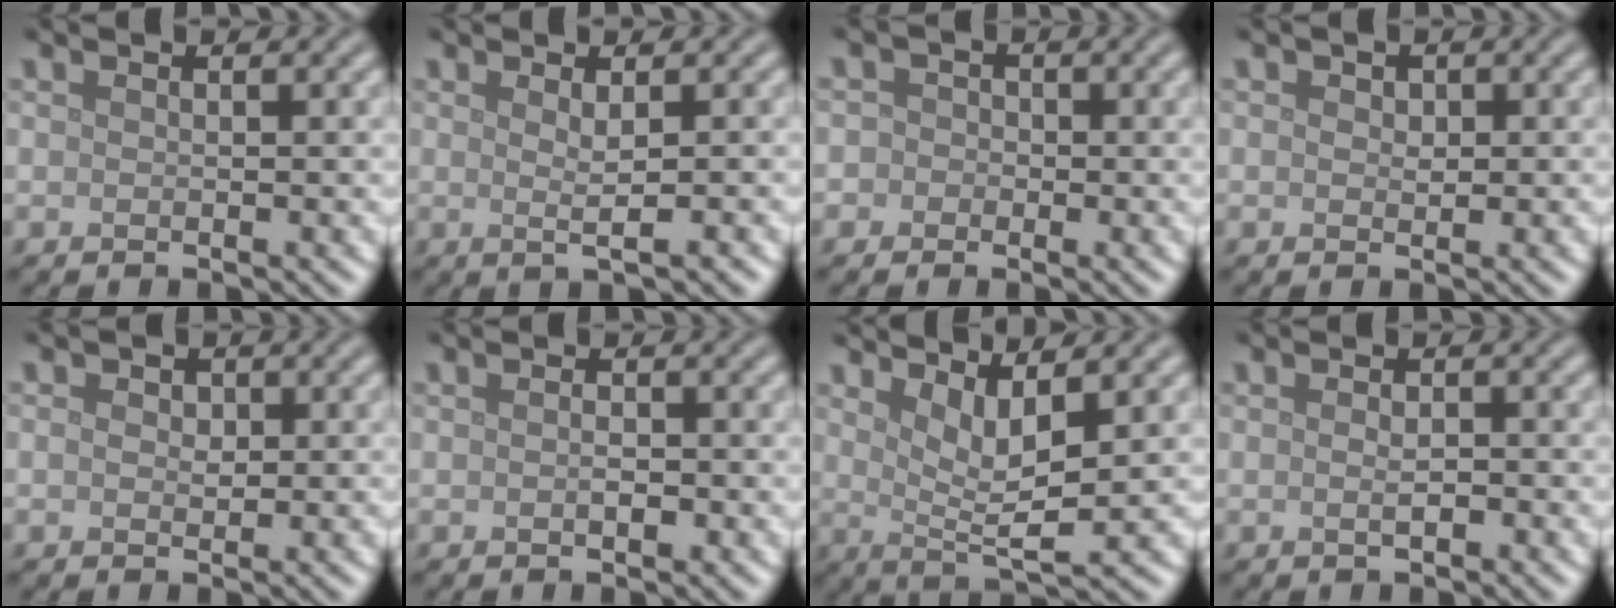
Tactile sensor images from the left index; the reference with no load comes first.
{"total": 1.8, "force": [0.2, 0.4, 1.8], "torque": [-0.028, -0.002, 0.001]}
{"total": 3.4, "force": [0.0, 3.2, 1.0], "torque": [0.017, 0.025, -0.035]}
{"total": 1.1, "force": [0.2, 0.8, 0.6], "torque": [-0.007, 0.000, 0.001]}
{"total": 1.8, "force": [0.3, 1.4, 1.1], "torque": [-0.012, 0.007, -0.005]}
{"total": 1.2, "force": [-0.2, 0.6, 1.0], "torque": [-0.018, 0.000, -0.002]}
{"total": 4.1, "force": [1.5, 1.0, 3.7], "torque": [-0.067, -0.011, 0.030]}
{"total": 1.4, "force": [-0.3, 0.7, 1.2], "torque": [-0.024, 0.000, -0.006]}